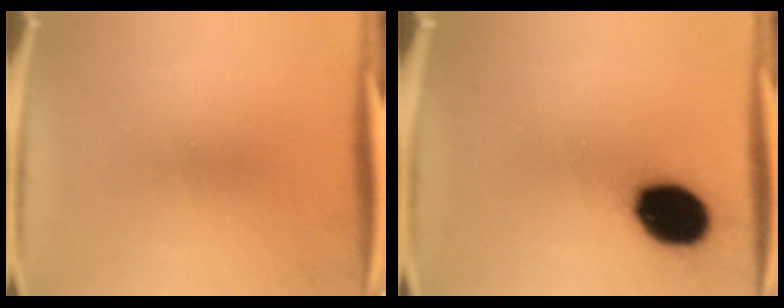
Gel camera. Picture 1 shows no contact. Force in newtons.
{"total": 16.1}